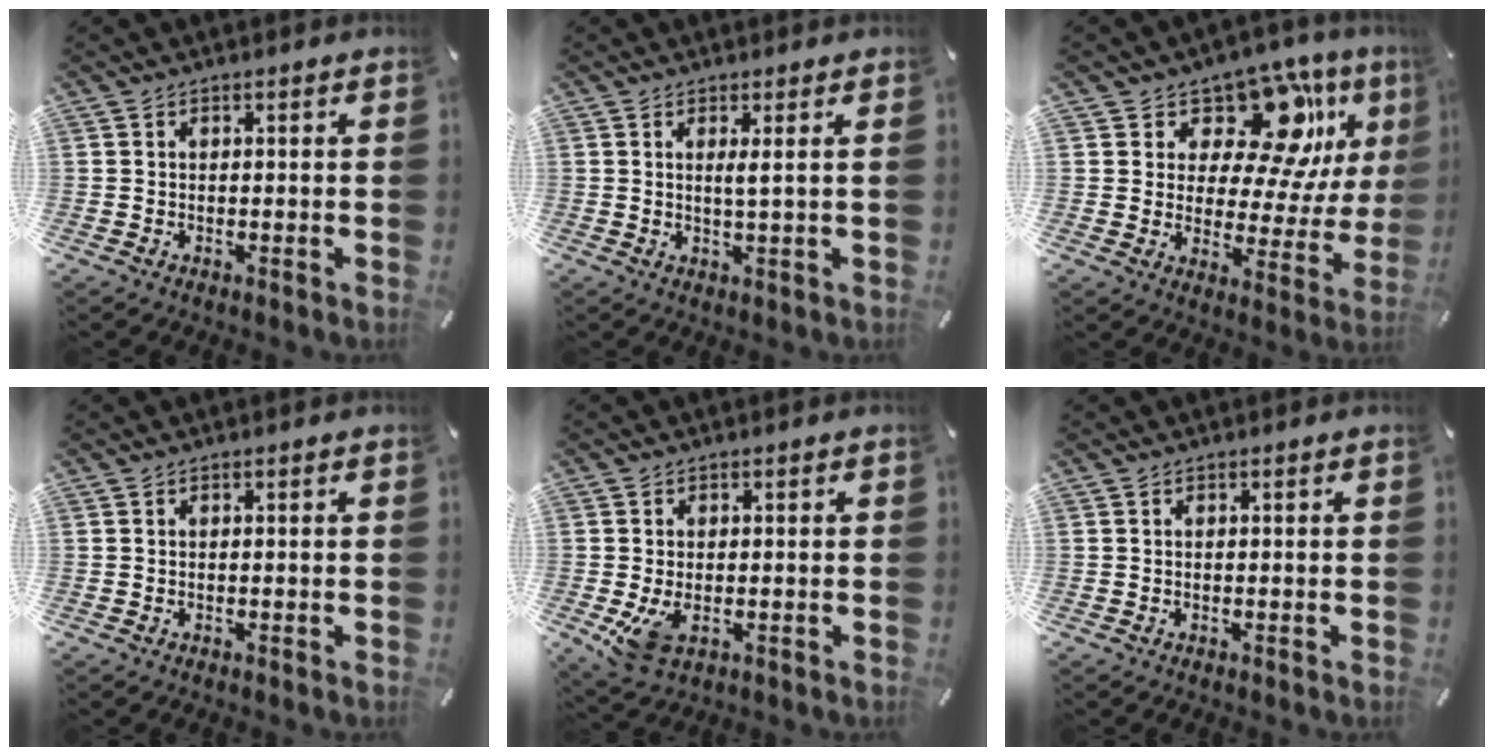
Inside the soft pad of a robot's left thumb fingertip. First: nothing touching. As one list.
[{"total": 2.7, "force": [0.8, -0.2, 2.6], "torque": [-0.052, -0.006, 0.011]}, {"total": 14.7, "force": [9.2, 8.1, 8.0], "torque": [-0.125, -0.068, 0.158]}, {"total": 0.0}, {"total": 5.0, "force": [-0.9, 3.1, 3.9], "torque": [-0.082, -0.007, -0.018]}, {"total": 0.0}]